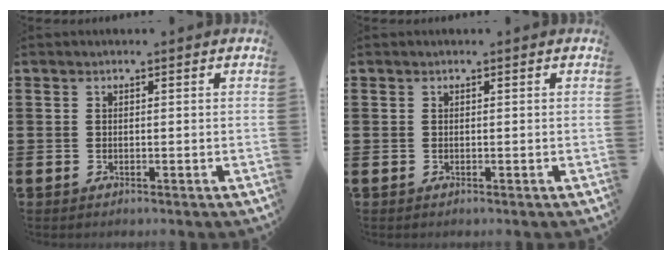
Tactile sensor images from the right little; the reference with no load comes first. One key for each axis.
{"total": 0.0}